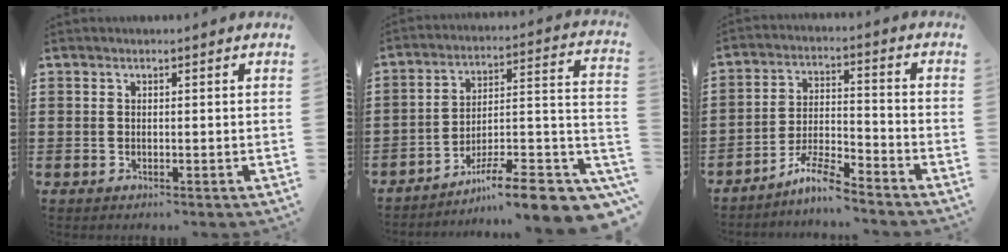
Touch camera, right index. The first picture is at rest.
{"total": 9.1, "force": [-7.1, 1.2, 5.5], "torque": [-0.076, 0.007, -0.136]}
{"total": 9.0, "force": [-7.5, 1.3, 4.8], "torque": [-0.105, 0.008, -0.147]}